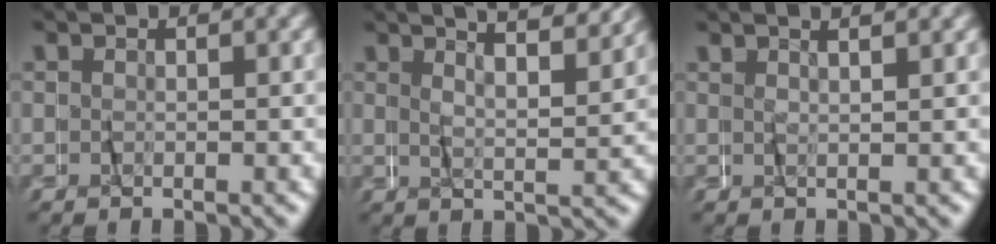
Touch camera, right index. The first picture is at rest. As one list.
[{"total": 5.5, "force": [4.5, 0.8, 3.0], "torque": [-0.061, 0.015, 0.062]}, {"total": 1.4, "force": [1.1, -0.8, 0.2], "torque": [-0.015, 0.006, 0.018]}]